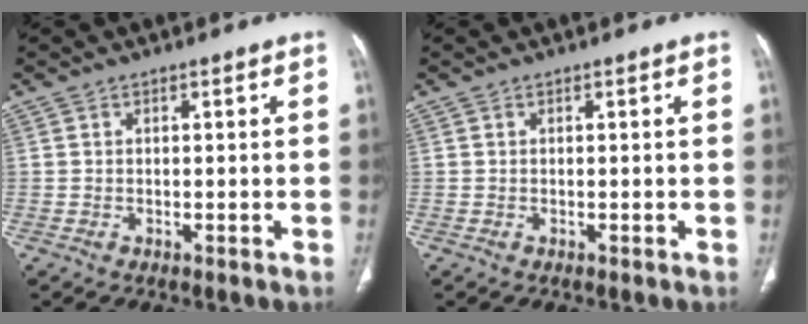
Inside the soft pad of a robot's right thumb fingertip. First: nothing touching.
{"total": 0.0}